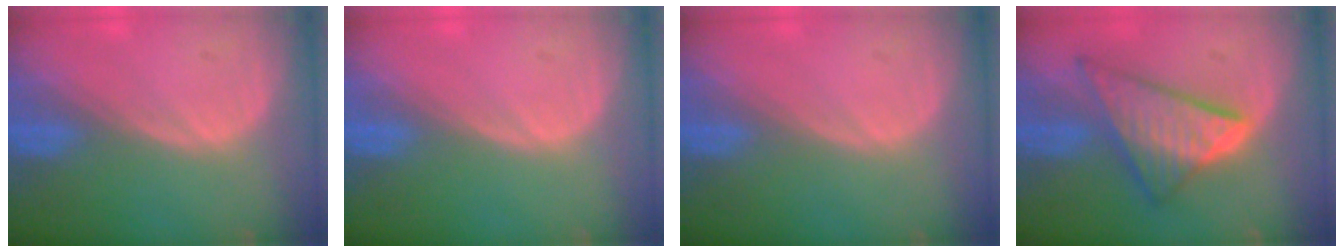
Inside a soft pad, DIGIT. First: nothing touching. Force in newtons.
{"total": 0.0}
{"total": 0.0}
{"total": 9.0, "press": 9.0, "slide": 0.6}